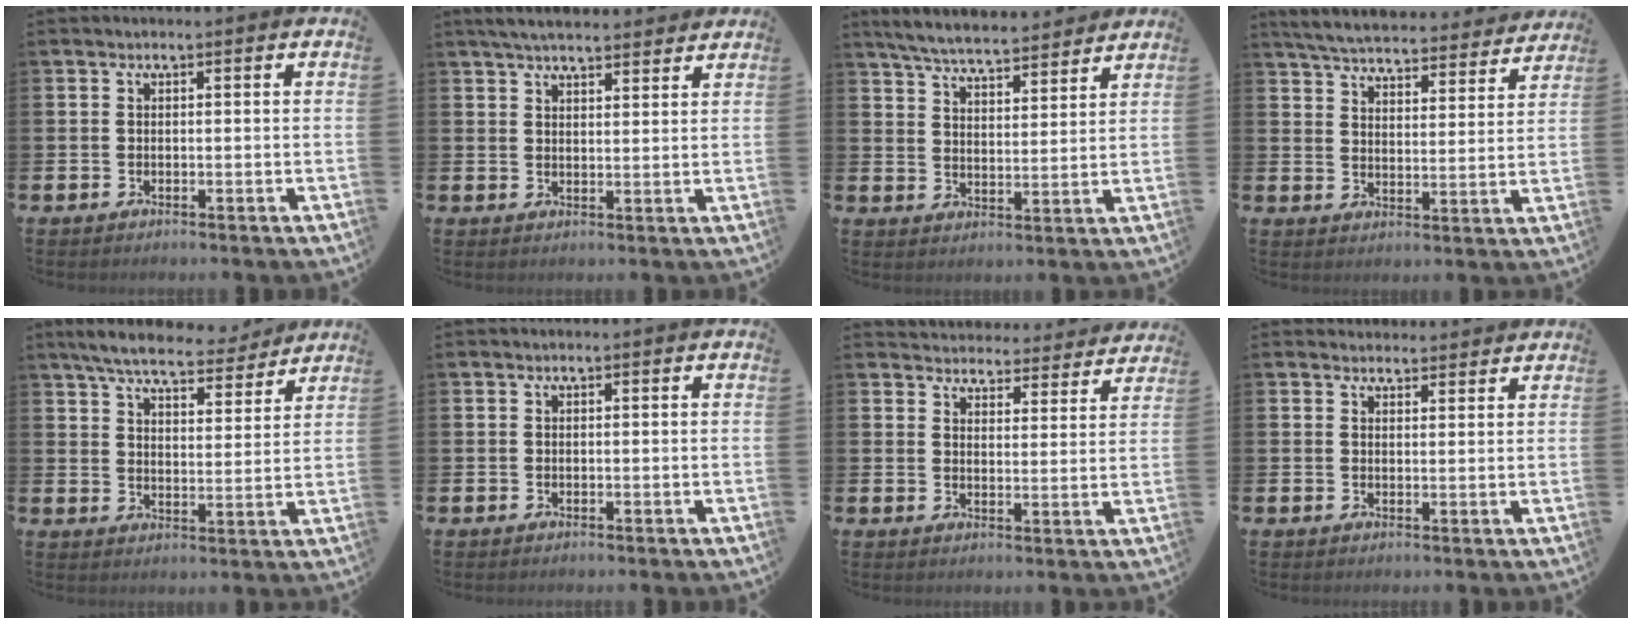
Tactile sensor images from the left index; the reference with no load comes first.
{"total": 4.1, "force": [4.0, 0.6, 1.0], "torque": [-0.028, -0.014, 0.073]}
{"total": 6.0, "force": [5.8, 0.5, 1.2], "torque": [-0.052, -0.034, 0.105]}
{"total": 5.5, "force": [5.4, 0.7, 1.1], "torque": [-0.044, -0.042, 0.092]}
{"total": 7.1, "force": [6.6, 1.4, 2.3], "torque": [-0.060, -0.037, 0.113]}
{"total": 0.0}
{"total": 4.2, "force": [4.1, 0.7, -0.2], "torque": [-0.005, -0.037, 0.071]}
{"total": 2.3, "force": [2.2, 0.6, -0.2], "torque": [0.007, -0.012, 0.039]}